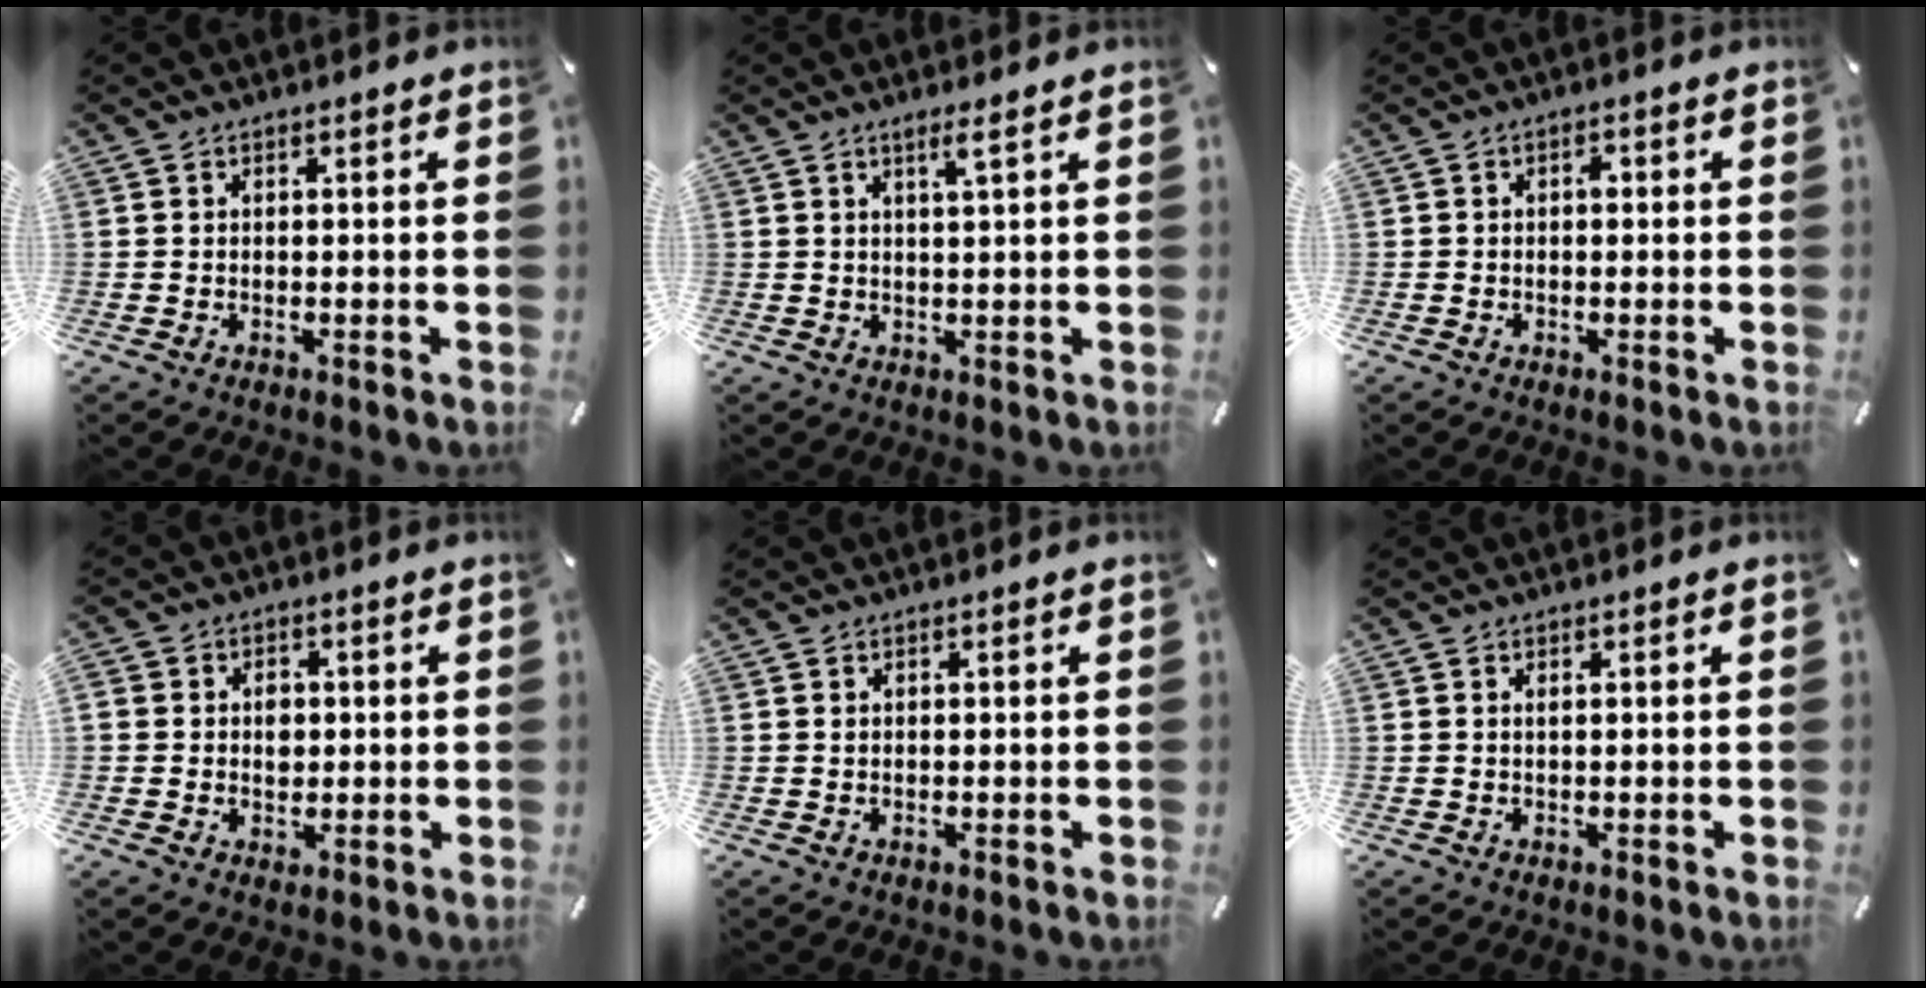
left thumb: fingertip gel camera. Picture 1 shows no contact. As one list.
[{"total": 2.6, "force": [1.7, -0.2, 2.0], "torque": [-0.043, -0.005, 0.030]}, {"total": 1.1, "force": [0.0, 0.8, 0.8], "torque": [-0.016, 0.008, -0.002]}, {"total": 4.4, "force": [0.1, 3.8, 2.2], "torque": [-0.020, -0.003, -0.003]}, {"total": 0.0}, {"total": 0.7, "force": [0.2, 0.0, 0.6], "torque": [-0.012, 0.000, 0.003]}]